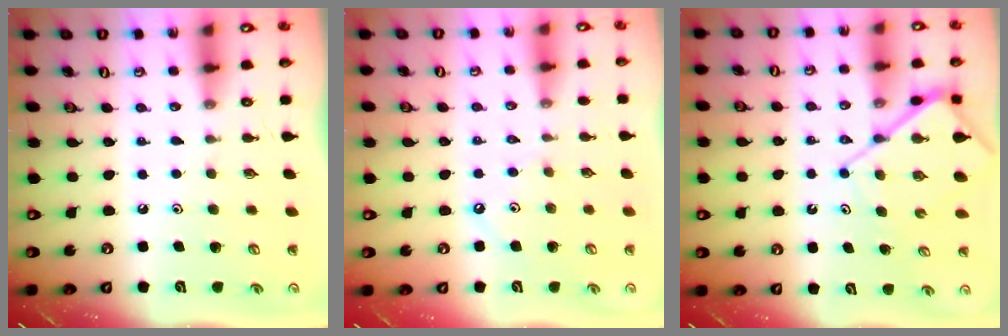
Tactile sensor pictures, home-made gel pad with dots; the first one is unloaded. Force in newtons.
{"total": 1.1, "press": 1.1, "slide": 0.3}
{"total": 9.3, "press": 9.3, "slide": 1.1}